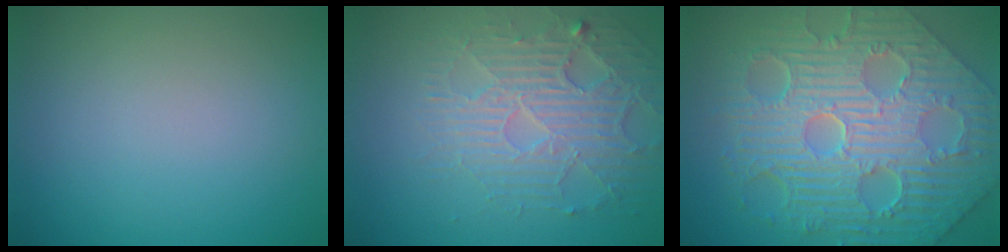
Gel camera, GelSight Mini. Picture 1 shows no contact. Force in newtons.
{"total": 4.6, "press": 4.0, "slide": 2.2}
{"total": 12.0, "press": 8.0, "slide": 8.9}